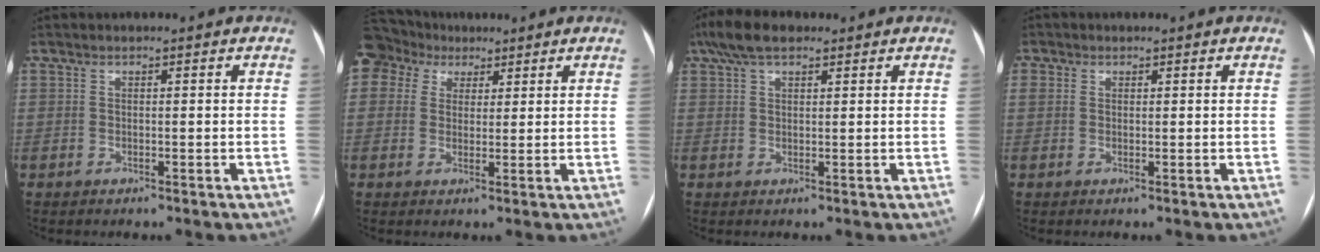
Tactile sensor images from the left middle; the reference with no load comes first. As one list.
[{"total": 7.3, "force": [4.6, 5.5, 1.4], "torque": [-0.036, 0.044, 0.089]}, {"total": 5.7, "force": [4.0, 2.1, 3.6], "torque": [-0.078, 0.030, 0.073]}, {"total": 1.9, "force": [0.7, 1.7, 0.6], "torque": [-0.012, 0.008, 0.012]}]